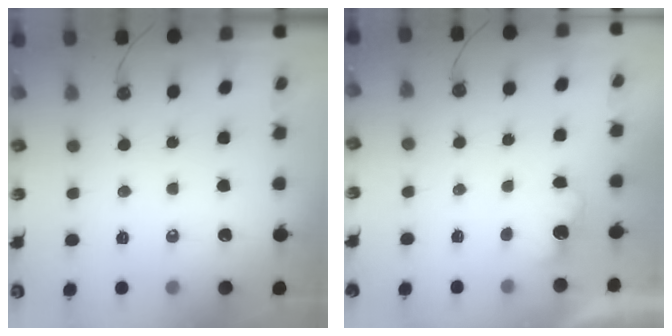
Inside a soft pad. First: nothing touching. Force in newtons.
{"total": 2.6, "press": 2.5, "slide": 0.9}